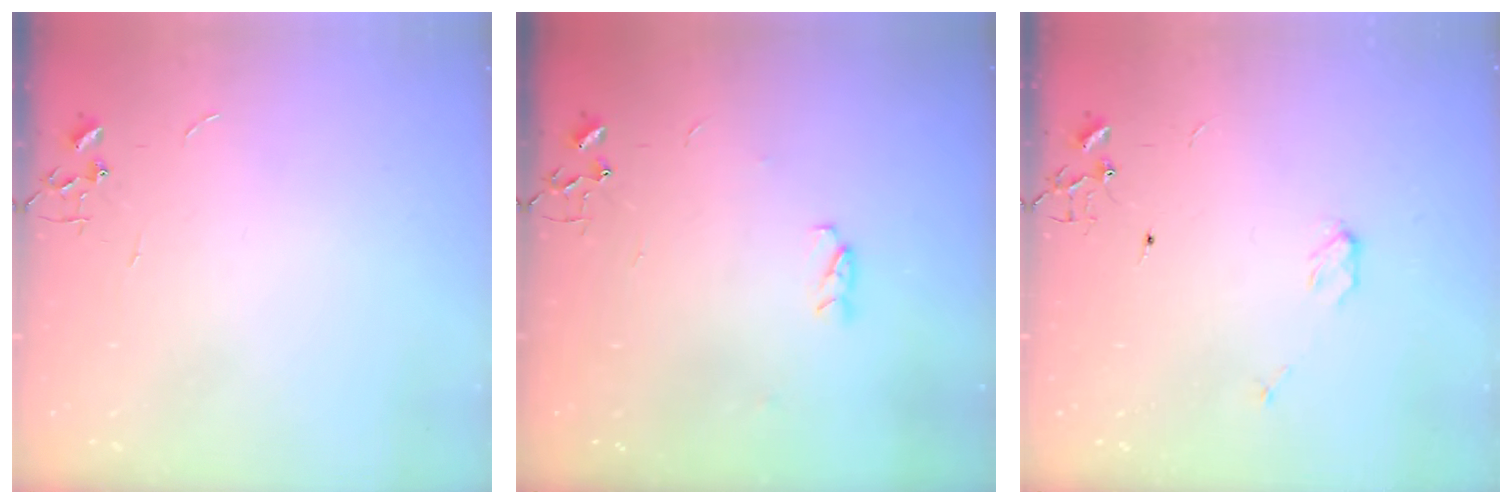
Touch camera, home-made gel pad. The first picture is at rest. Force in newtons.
{"total": 3.5, "press": 3.4, "slide": 1.0}
{"total": 3.4, "press": 3.4, "slide": 0.5}